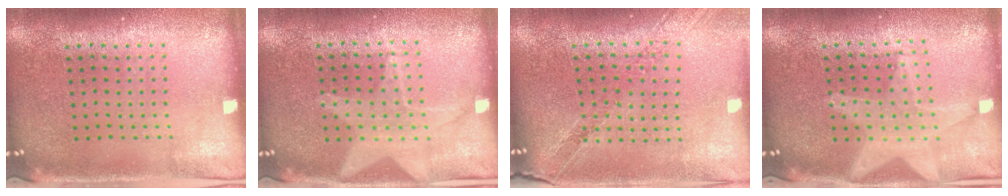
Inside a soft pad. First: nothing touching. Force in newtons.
{"total": 0.9, "press": 0.9, "slide": 0.0}
{"total": 1.1, "press": 1.1, "slide": 0.1}
{"total": 2.2, "press": 1.8, "slide": 1.2}